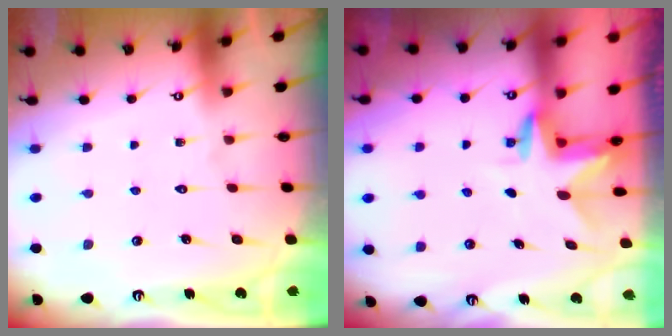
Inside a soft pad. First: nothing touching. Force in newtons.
{"total": 3.1, "press": 3.1, "slide": 0.2}